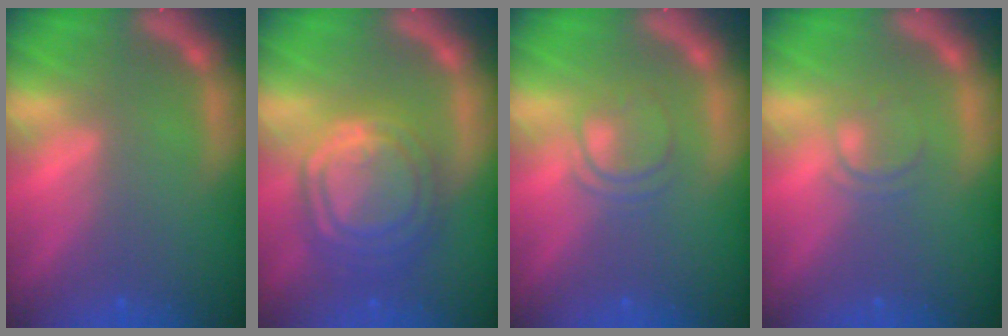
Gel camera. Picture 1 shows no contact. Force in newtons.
{"total": 10.0}
{"total": 3.0}
{"total": 2.0}